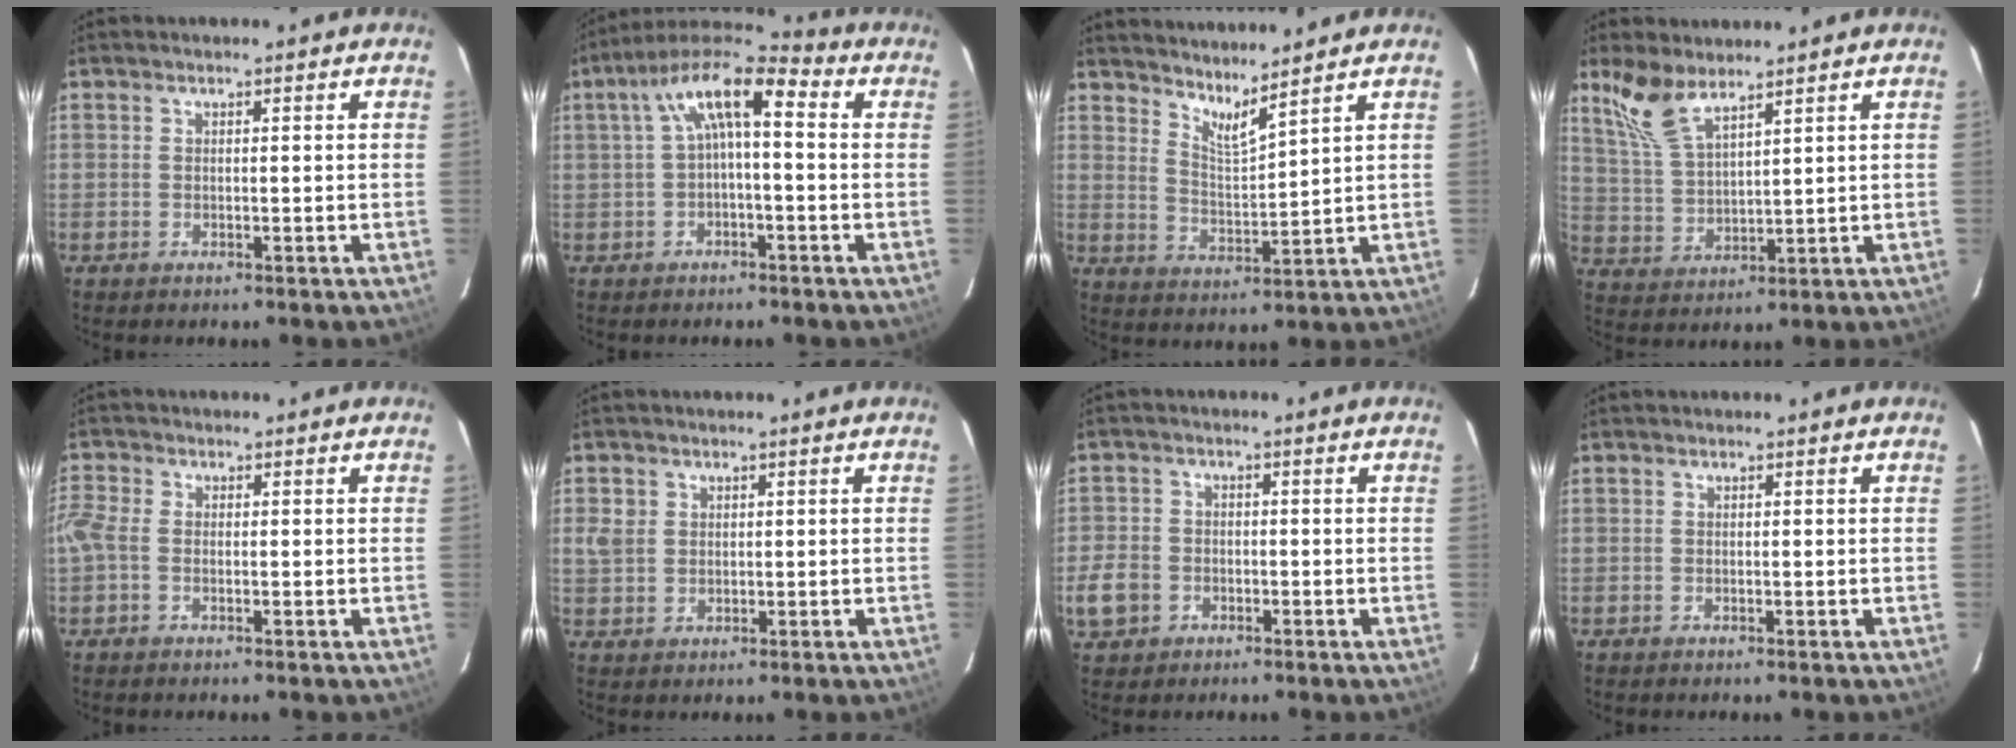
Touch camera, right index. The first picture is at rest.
{"total": 10.3, "force": [1.3, 3.6, 9.6], "torque": [-0.182, 0.033, 0.019]}
{"total": 5.8, "force": [5.2, -0.2, 2.6], "torque": [-0.048, -0.018, 0.093]}
{"total": 8.2, "force": [6.1, 2.7, 4.6], "torque": [-0.102, 0.010, 0.136]}
{"total": 3.0, "force": [-0.6, 1.9, 2.3], "torque": [-0.056, 0.002, -0.017]}
{"total": 3.8, "force": [1.0, 3.4, 1.5], "torque": [-0.027, 0.006, 0.023]}
{"total": 6.8, "force": [-2.6, 5.9, 2.3], "torque": [-0.067, 0.018, -0.042]}
{"total": 0.0}